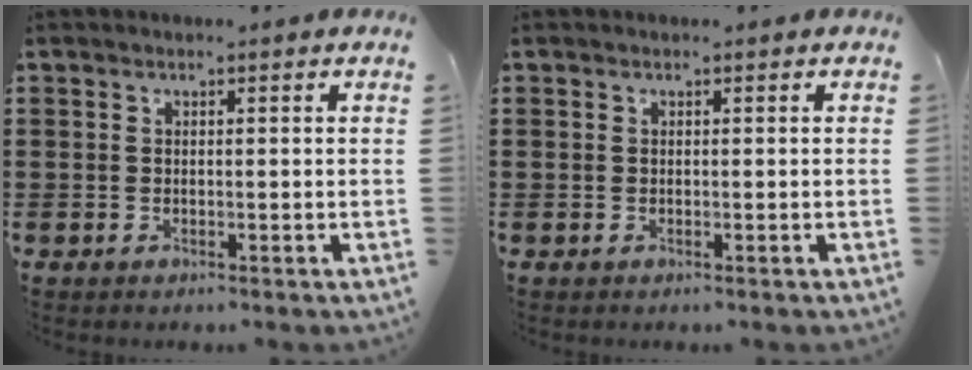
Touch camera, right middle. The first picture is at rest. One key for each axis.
{"total": 0.0}